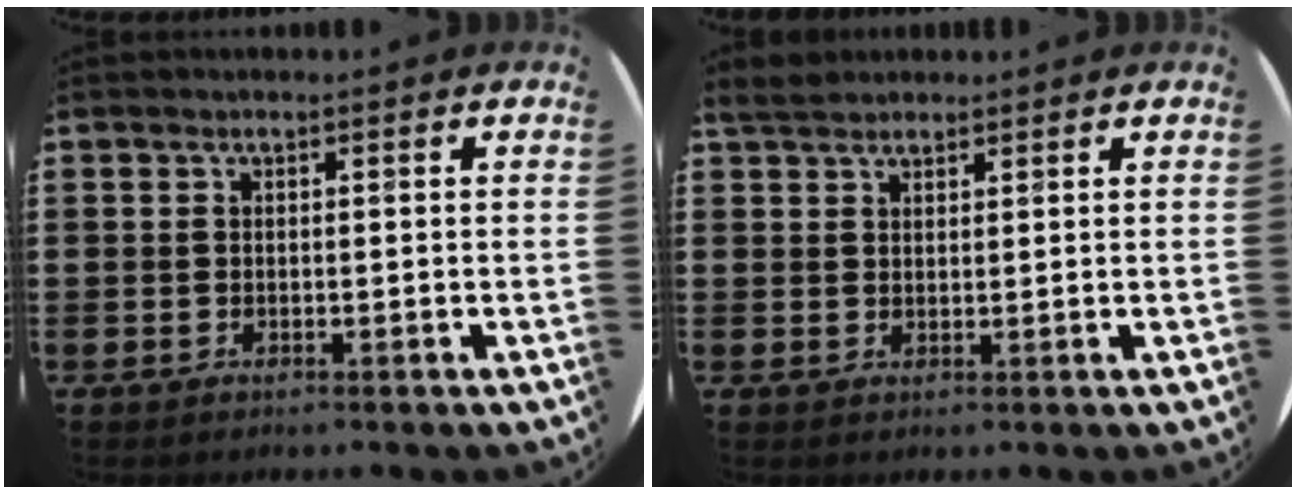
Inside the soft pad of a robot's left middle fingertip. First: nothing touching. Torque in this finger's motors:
{"motor_torque": [0.58, -0.52, 0.07, 0.02]}